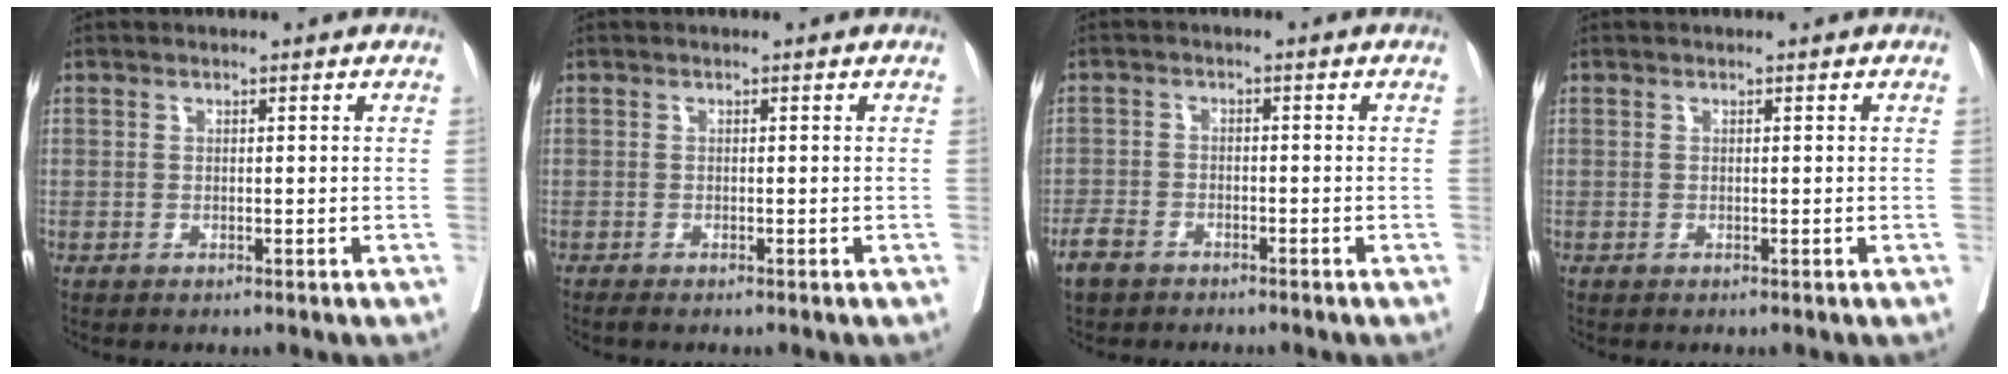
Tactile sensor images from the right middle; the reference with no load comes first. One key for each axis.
{"total": 0.7, "fx": -0.6, "fy": -0.1, "fz": 0.3, "tx": -0.011, "ty": -0.004, "tz": -0.011}
{"total": 3.7, "fx": -3.0, "fy": 1.8, "fz": 1.3, "tx": -0.034, "ty": -0.002, "tz": -0.054}
{"total": 0.0}